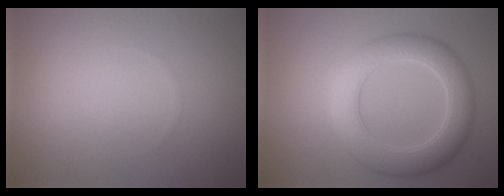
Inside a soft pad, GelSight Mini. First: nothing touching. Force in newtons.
{"total": 6.0, "press": 6.0, "slide": 0.2}